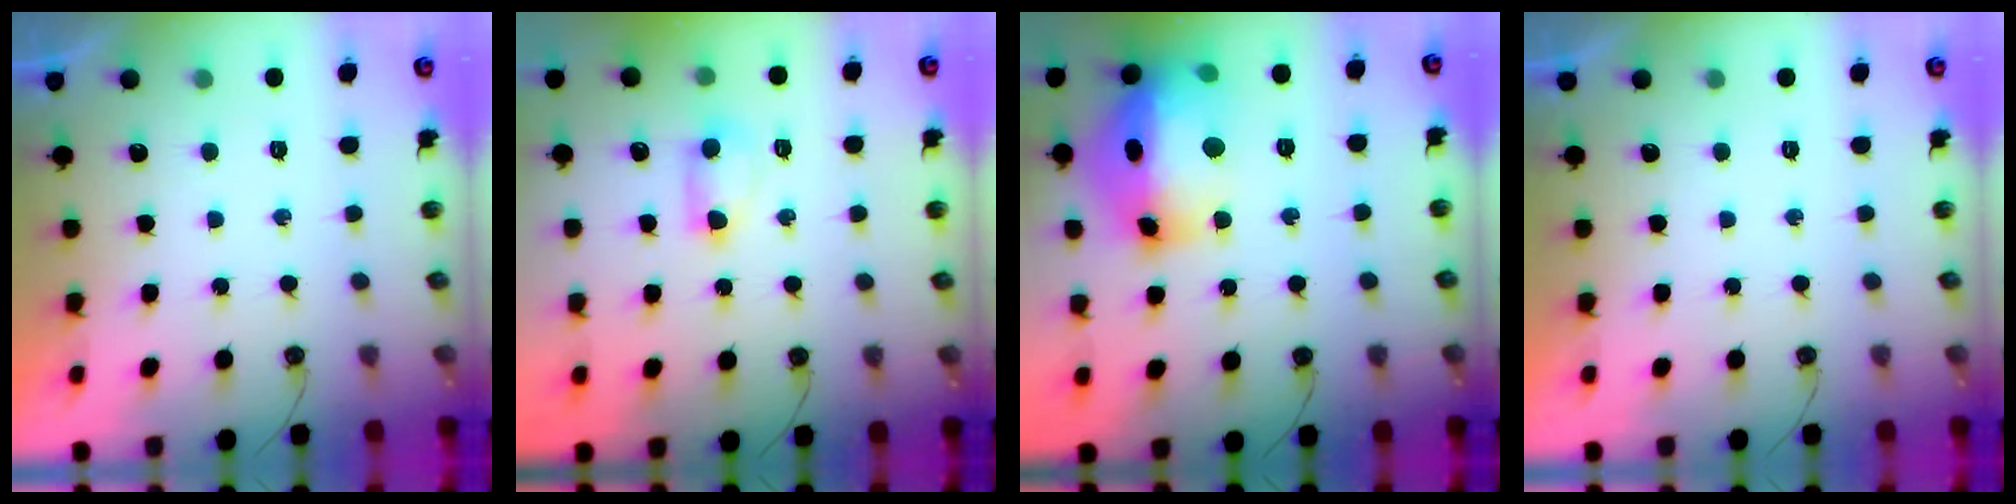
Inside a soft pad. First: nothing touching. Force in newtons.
{"total": 5.4, "press": 5.3, "slide": 1.1}
{"total": 21.8, "press": 21.7, "slide": 2.2}
{"total": 0.0}